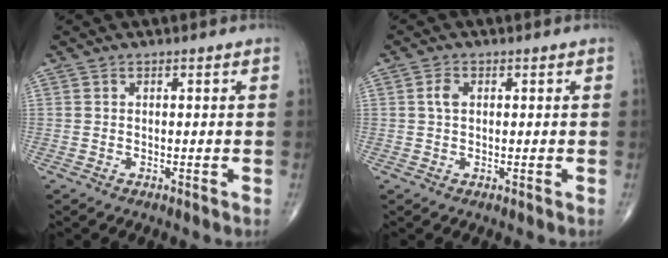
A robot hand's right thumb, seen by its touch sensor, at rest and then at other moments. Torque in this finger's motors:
{"motor_torque": [-0.32, 0.18, 0.37, 0.11, 0.00]}